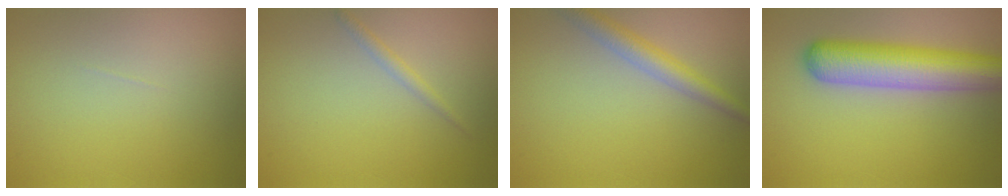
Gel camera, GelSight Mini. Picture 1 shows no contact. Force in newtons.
{"total": 1.0, "press": 1.0, "slide": 0.1}
{"total": 2.9, "press": 2.9, "slide": 0.1}
{"total": 7.2, "press": 7.2, "slide": 0.3}